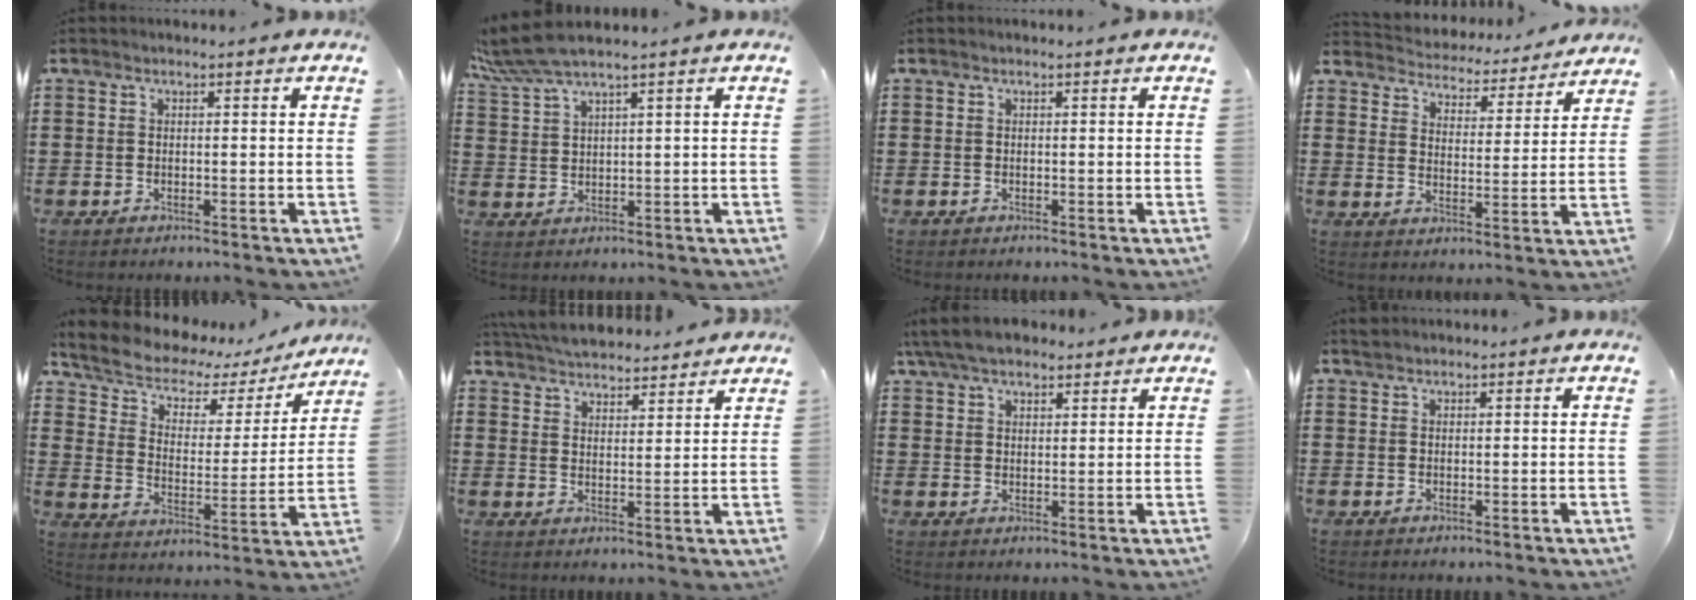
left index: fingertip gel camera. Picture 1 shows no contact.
{"total": 4.9, "force": [3.7, 0.3, 3.2], "torque": [-0.089, -0.009, 0.060]}
{"total": 0.0}
{"total": 4.4, "force": [4.4, 0.4, -0.1], "torque": [-0.026, -0.039, 0.071]}
{"total": 5.3, "force": [4.5, 2.5, 1.4], "torque": [-0.057, -0.032, 0.072]}
{"total": 4.9, "force": [4.8, 0.5, 0.5], "torque": [-0.028, -0.022, 0.087]}
{"total": 6.1, "force": [5.1, 2.0, 2.8], "torque": [-0.069, -0.002, 0.096]}
{"total": 0.9, "force": [0.9, 0.3, 0.2], "torque": [-0.006, 0.001, 0.018]}